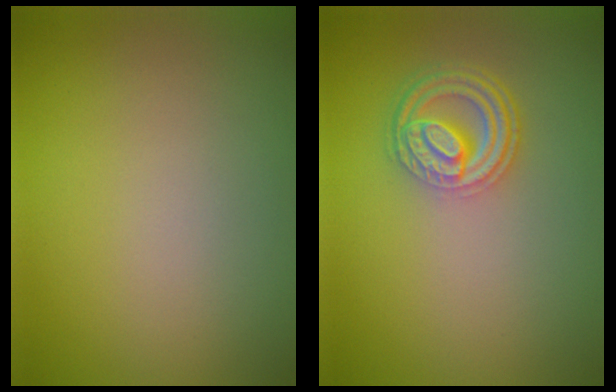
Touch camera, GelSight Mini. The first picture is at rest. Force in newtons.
{"total": 4.6, "press": 3.5, "slide": 2.9}